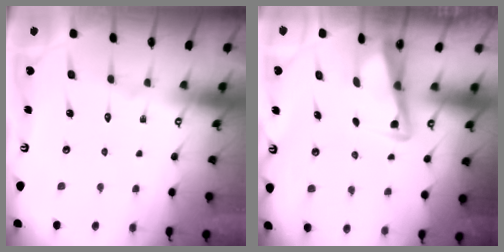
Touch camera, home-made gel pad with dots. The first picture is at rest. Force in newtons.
{"total": 3.3, "press": 3.2, "slide": 0.8}